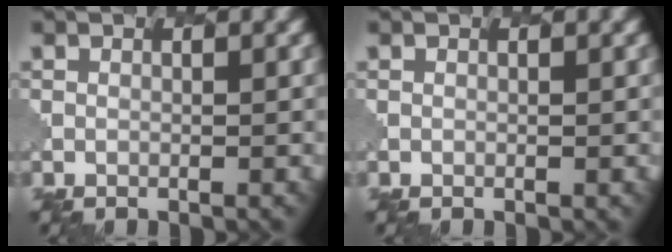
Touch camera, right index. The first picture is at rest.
{"total": 0.0}